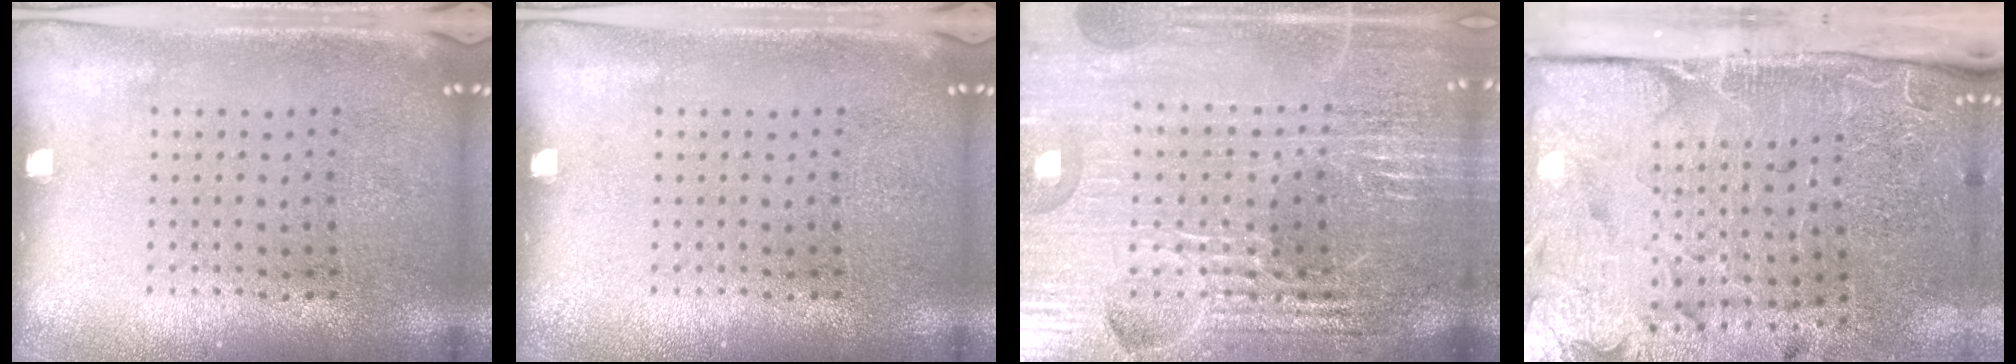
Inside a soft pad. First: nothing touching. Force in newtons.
{"total": 0.0}
{"total": 5.3, "press": 4.8, "slide": 2.1}
{"total": 5.1, "press": 3.9, "slide": 3.3}